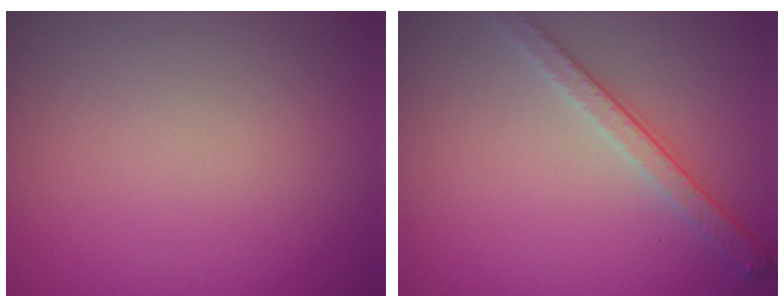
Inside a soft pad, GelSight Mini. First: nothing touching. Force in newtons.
{"total": 2.7, "press": 2.6, "slide": 0.9}